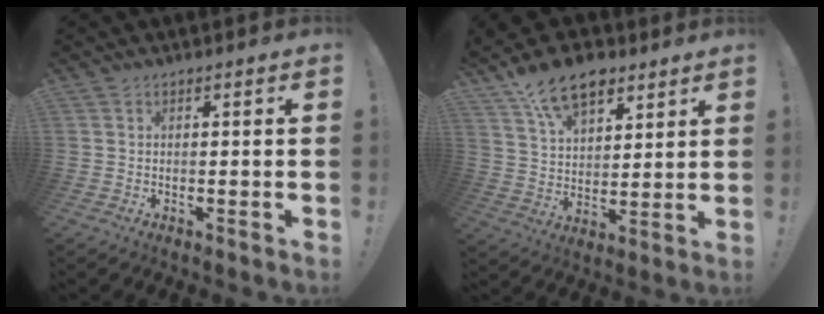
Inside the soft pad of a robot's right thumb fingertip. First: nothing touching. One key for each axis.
{"total": 13.5, "fx": 9.1, "fy": 7.4, "fz": 6.6, "tx": -0.107, "ty": -0.054, "tz": 0.169}